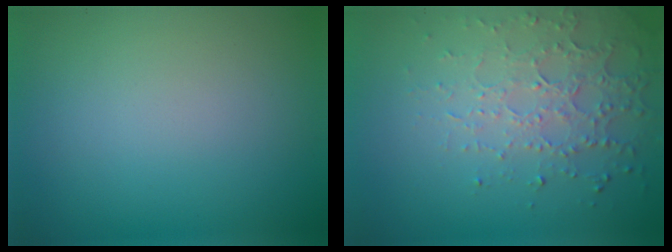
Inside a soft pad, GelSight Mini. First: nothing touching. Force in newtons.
{"total": 4.6, "press": 3.3, "slide": 3.2}